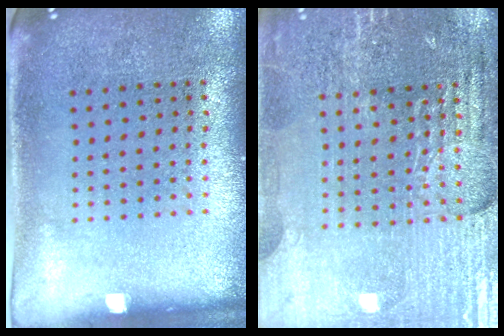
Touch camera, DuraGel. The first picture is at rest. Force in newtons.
{"total": 4.7, "press": 4.4, "slide": 1.7}